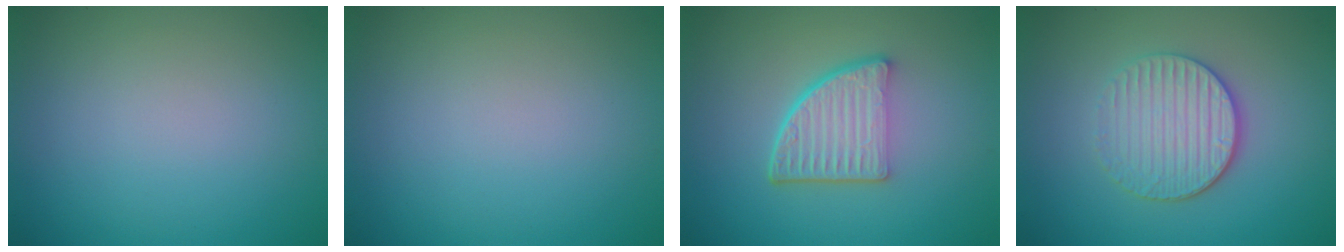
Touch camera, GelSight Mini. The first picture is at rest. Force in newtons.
{"total": 0.0}
{"total": 5.5, "press": 3.9, "slide": 3.9}
{"total": 3.9, "press": 3.4, "slide": 1.9}